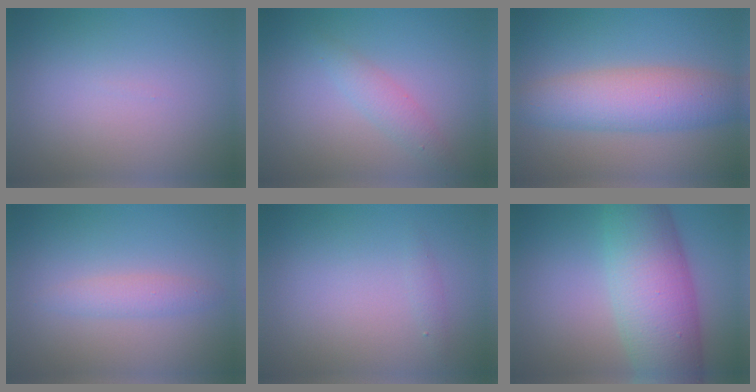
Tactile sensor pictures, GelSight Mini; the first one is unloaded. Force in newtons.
{"total": 1.7, "press": 1.7, "slide": 0.0}
{"total": 6.0, "press": 6.0, "slide": 0.4}
{"total": 1.6, "press": 1.6, "slide": 0.0}
{"total": 0.6, "press": 0.6, "slide": 0.0}
{"total": 10.7, "press": 10.7, "slide": 0.4}